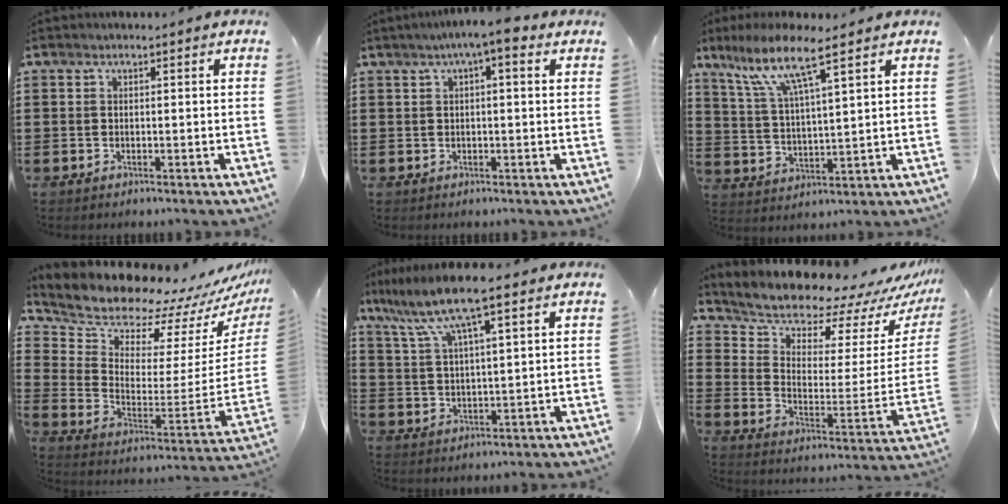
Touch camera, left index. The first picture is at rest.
{"total": 3.7, "force": [1.6, 0.5, 3.4], "torque": [-0.066, 0.004, 0.027]}
{"total": 9.3, "force": [6.4, 0.9, 6.7], "torque": [-0.147, -0.018, 0.110]}
{"total": 10.4, "force": [10.2, 1.4, 1.4], "torque": [-0.064, -0.102, 0.171]}
{"total": 9.0, "force": [6.3, 0.7, 6.3], "torque": [-0.139, -0.018, 0.109]}
{"total": 8.9, "force": [8.5, 2.2, 1.4], "torque": [-0.066, -0.080, 0.149]}